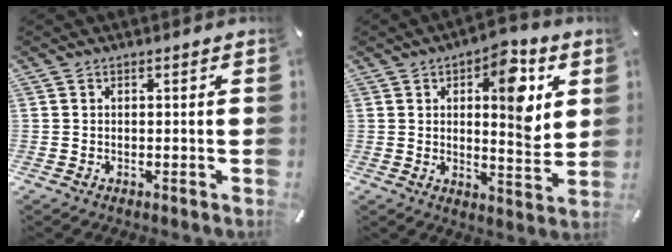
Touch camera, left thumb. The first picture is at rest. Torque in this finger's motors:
{"motor_torque": [0.25, 0.20, 0.43, 0.29, 0.18]}